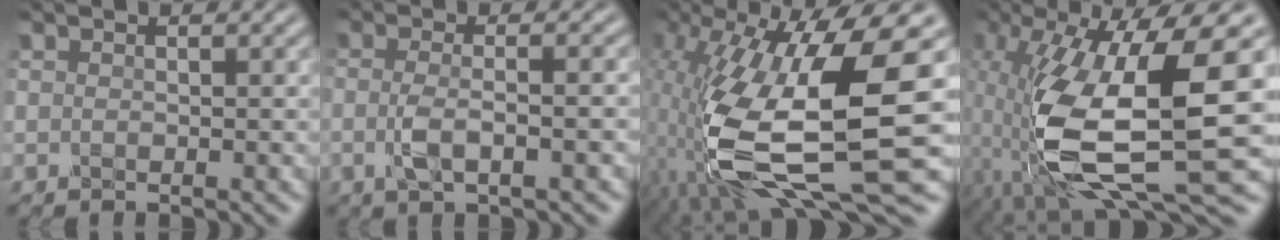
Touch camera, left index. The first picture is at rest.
{"total": 3.3, "force": [-1.3, 0.8, 3.0], "torque": [-0.057, -0.006, -0.032]}
{"total": 15.6, "force": [-2.9, 5.1, 14.5], "torque": [-0.301, -0.024, -0.052]}
{"total": 14.3, "force": [-3.5, 4.1, 13.3], "torque": [-0.271, -0.014, -0.065]}